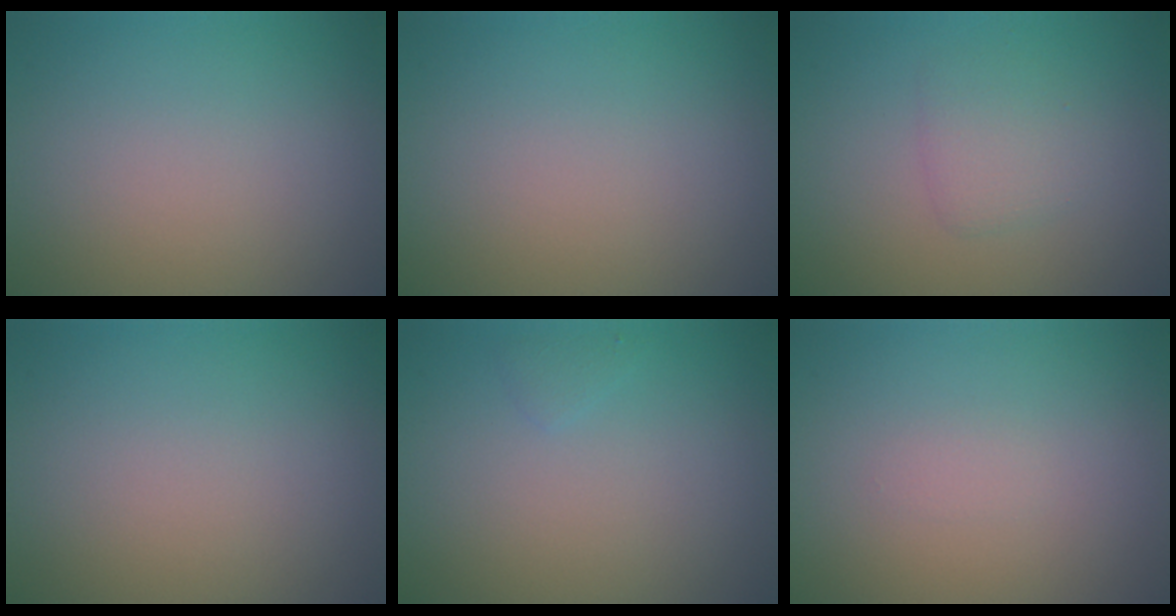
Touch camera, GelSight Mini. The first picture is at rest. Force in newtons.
{"total": 0.0}
{"total": 1.9, "press": 1.9, "slide": 0.0}
{"total": 0.0}
{"total": 0.6, "press": 0.6, "slide": 0.0}
{"total": 0.5, "press": 0.5, "slide": 0.0}